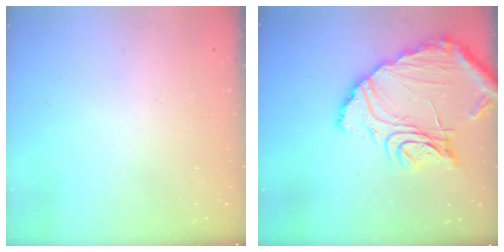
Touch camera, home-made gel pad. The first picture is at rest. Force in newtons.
{"total": 17.8, "press": 17.7, "slide": 1.8}